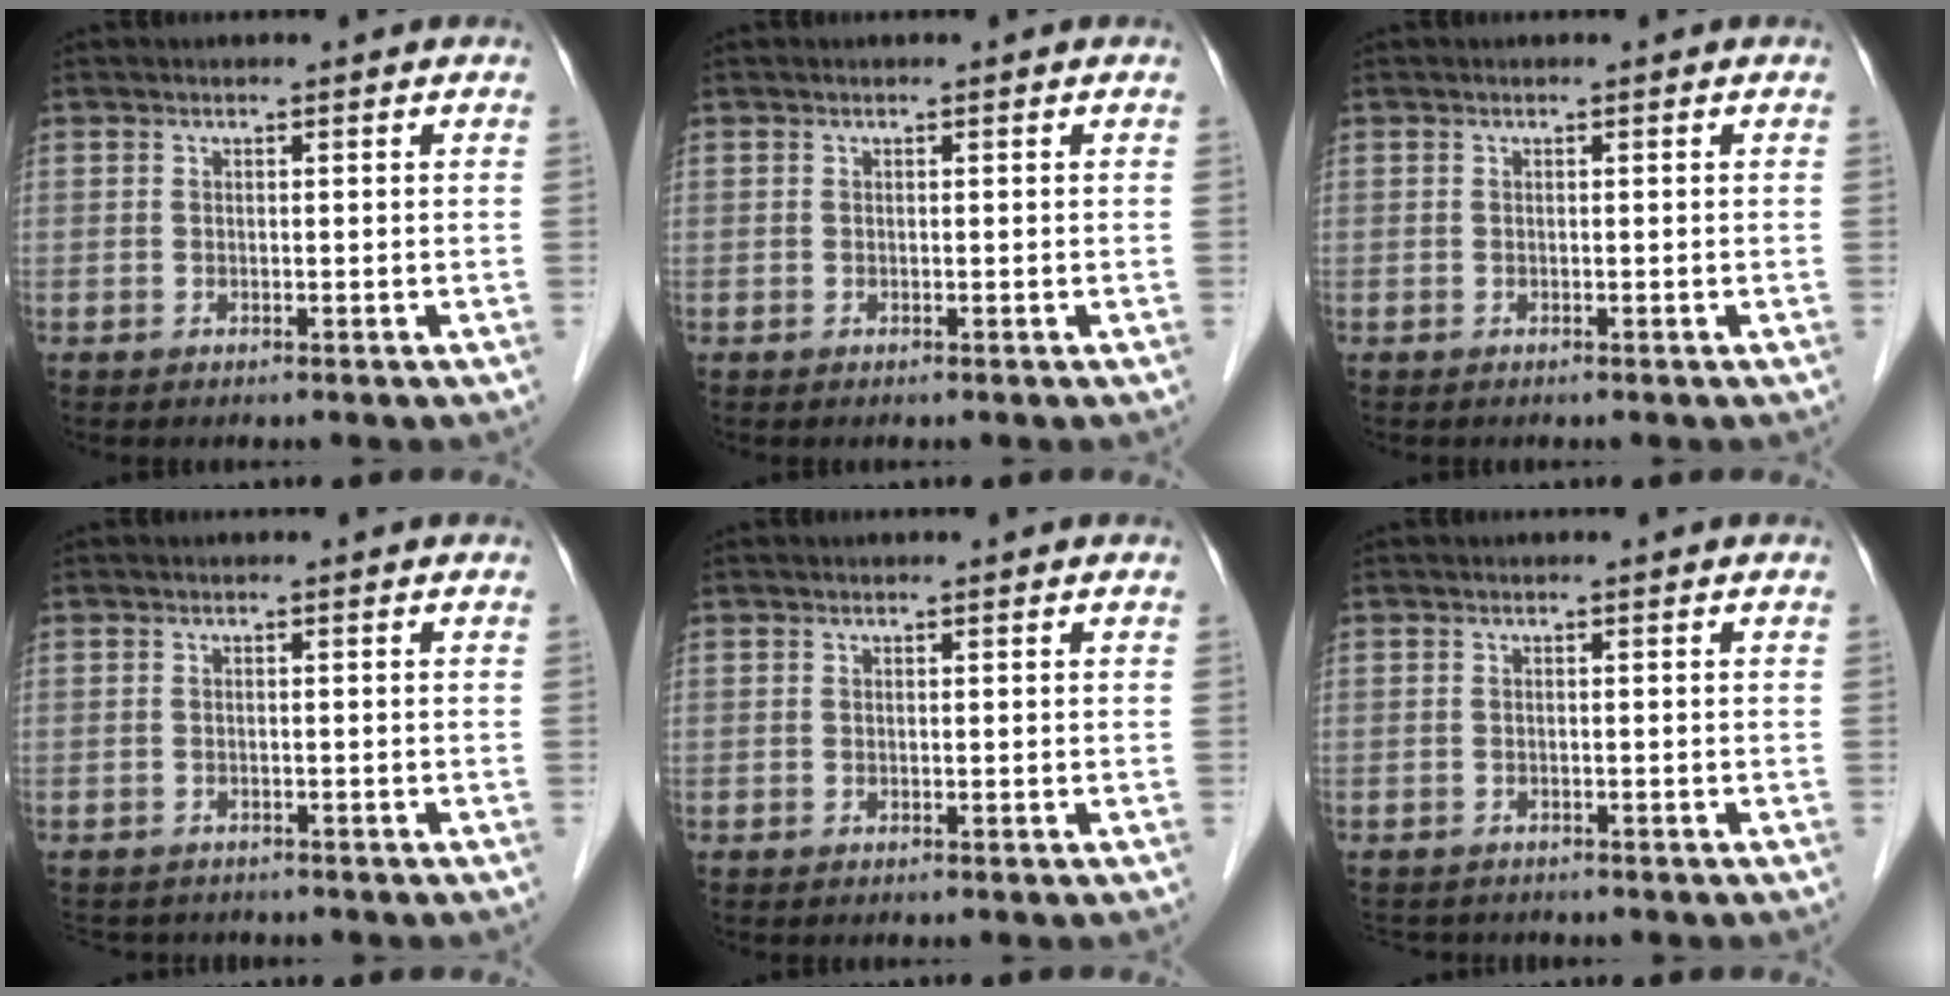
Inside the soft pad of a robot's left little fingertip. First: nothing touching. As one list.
[{"total": 0.0}, {"total": 0.0}, {"total": 5.6, "force": [-4.9, 2.2, 1.4], "torque": [-0.020, 0.001, -0.061]}, {"total": 0.0}, {"total": 4.1, "force": [-3.6, 1.6, 1.0], "torque": [-0.014, -0.002, -0.045]}]